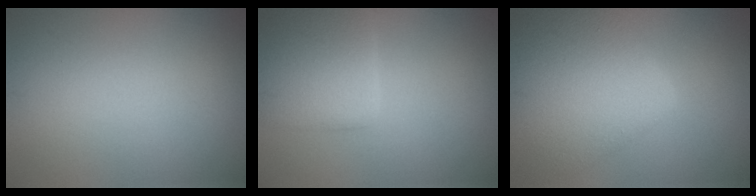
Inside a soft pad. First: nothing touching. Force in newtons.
{"total": 4.6, "press": 4.6, "slide": 0.5}
{"total": 7.4, "press": 7.4, "slide": 0.3}